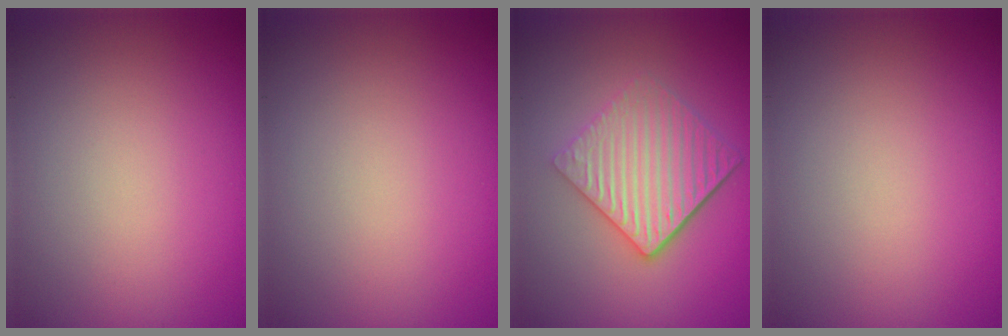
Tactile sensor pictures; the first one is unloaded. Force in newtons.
{"total": 0.0}
{"total": 5.4, "press": 3.8, "slide": 3.8}
{"total": 0.0}